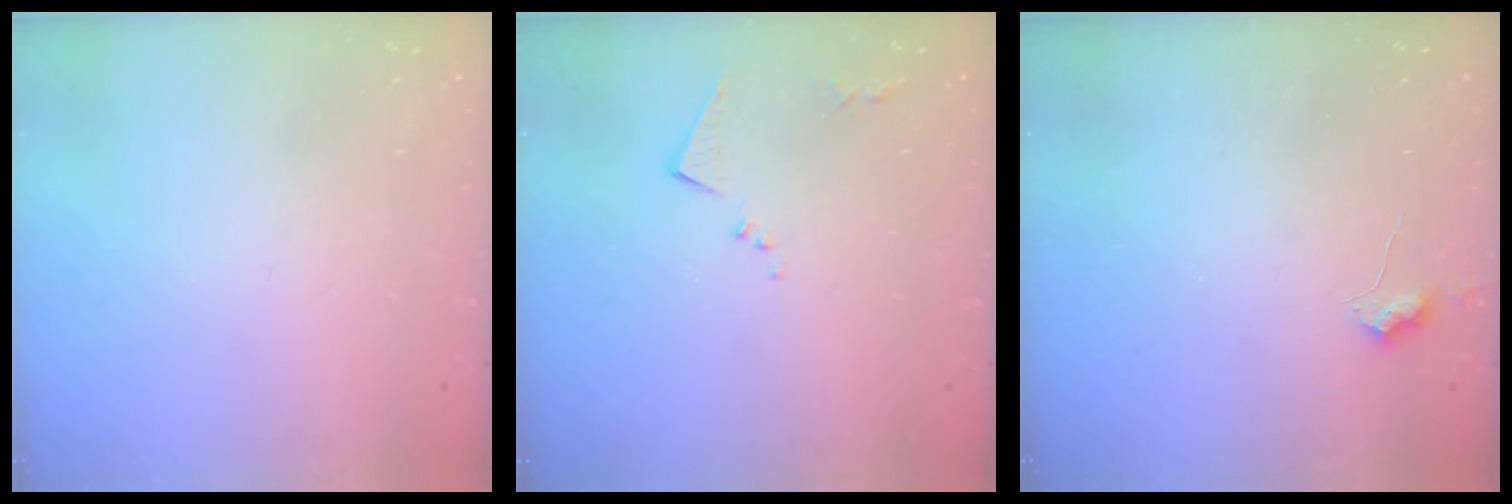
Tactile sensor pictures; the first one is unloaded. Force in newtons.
{"total": 6.4, "press": 6.4, "slide": 0.3}
{"total": 4.3, "press": 4.3, "slide": 0.7}